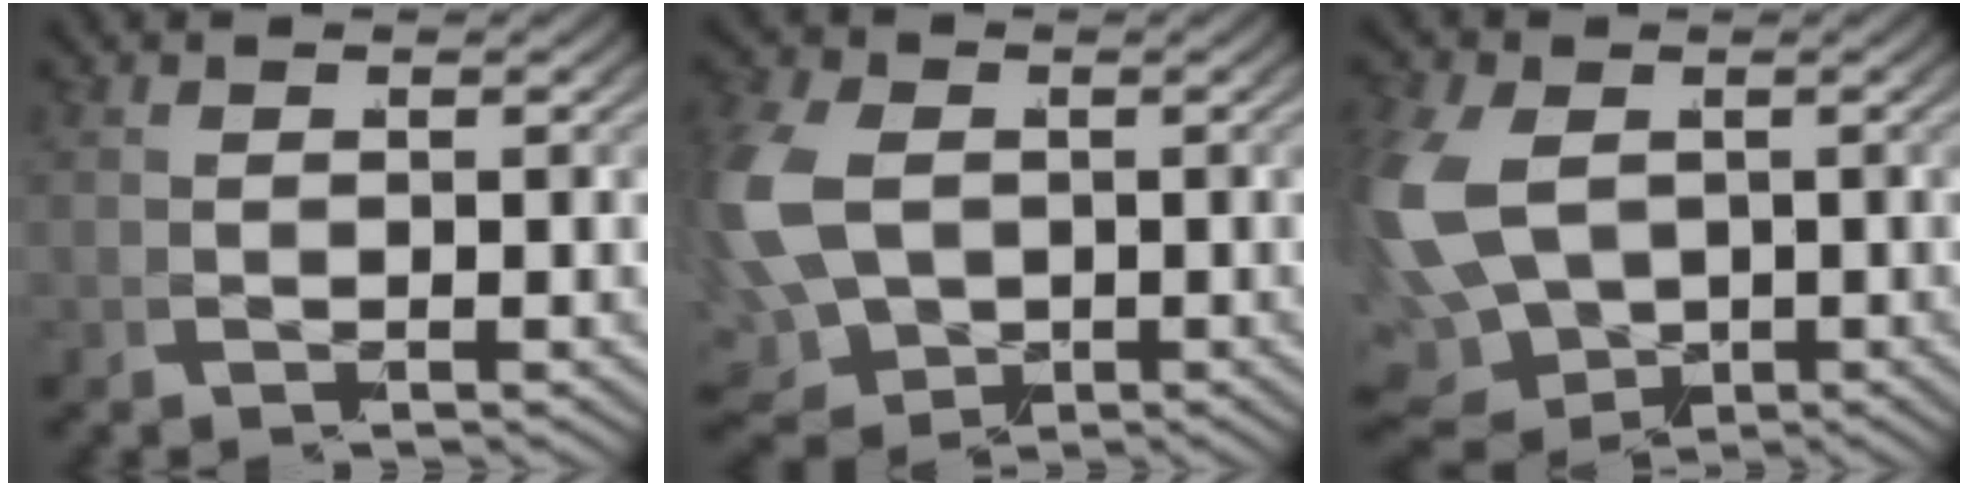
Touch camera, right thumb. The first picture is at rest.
{"total": 9.9, "force": [-0.8, 7.8, 6.0], "torque": [-0.167, -0.054, 0.018]}
{"total": 12.2, "force": [-1.9, 10.1, 6.6], "torque": [-0.177, -0.061, -0.003]}